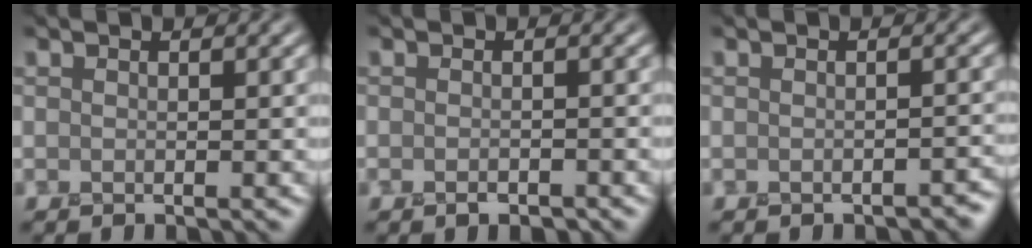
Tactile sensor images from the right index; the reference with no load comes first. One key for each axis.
{"total": 1.2, "fx": -1.0, "fy": 0.4, "fz": 0.5, "tx": -0.010, "ty": -0.003, "tz": -0.016}
{"total": 1.3, "fx": -1.2, "fy": 0.3, "fz": 0.5, "tx": -0.004, "ty": -0.003, "tz": -0.013}